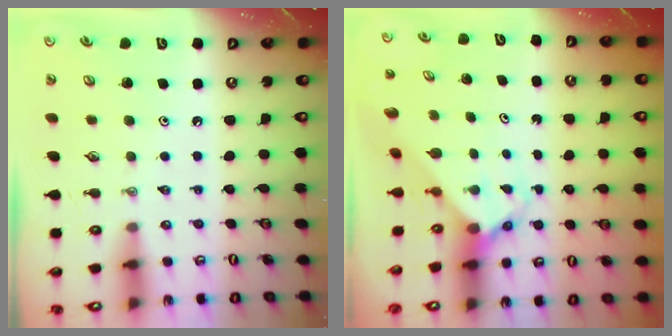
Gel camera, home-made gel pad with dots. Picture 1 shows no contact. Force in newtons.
{"total": 3.3, "press": 3.3, "slide": 0.3}